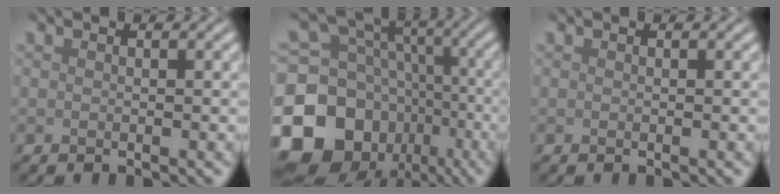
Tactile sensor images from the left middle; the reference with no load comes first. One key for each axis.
{"total": 16.3, "fx": -6.3, "fy": 13.3, "fz": 7.2, "tx": -0.181, "ty": -0.010, "tz": -0.116}
{"total": 0.0}